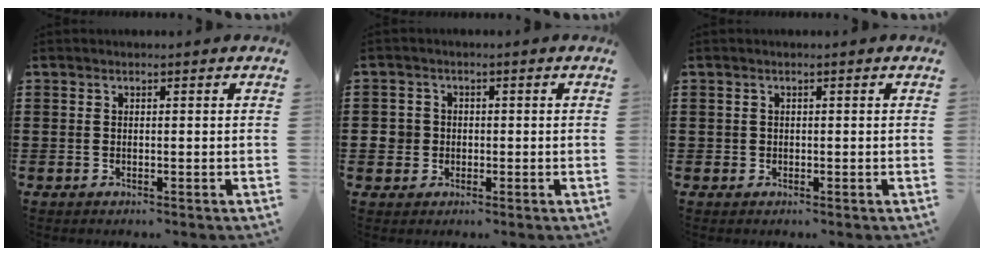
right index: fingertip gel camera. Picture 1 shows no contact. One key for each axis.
{"total": 3.0, "fx": -0.5, "fy": 2.8, "fz": 1.0, "tx": -0.043, "ty": 0.001, "tz": -0.017}
{"total": 0.7, "fx": 0.1, "fy": 0.7, "fz": 0.1, "tx": -0.003, "ty": 0.005, "tz": 0.002}